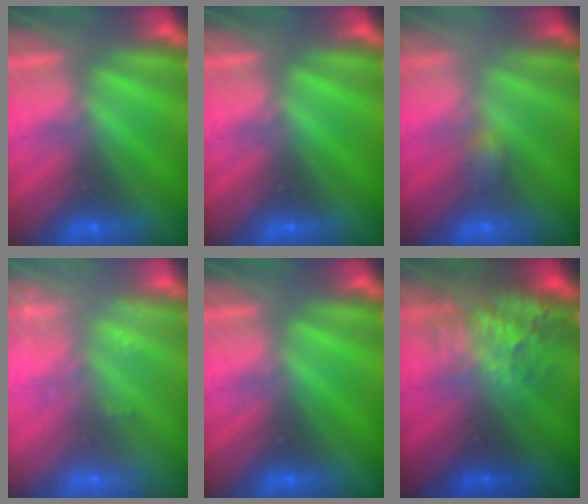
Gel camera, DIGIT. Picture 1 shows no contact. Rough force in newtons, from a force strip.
{"total": 0.0}
{"total": 2.2}
{"total": 7.1}
{"total": 0.0}
{"total": 6.9}